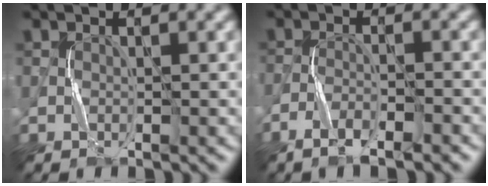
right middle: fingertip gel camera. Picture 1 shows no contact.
{"total": 3.8, "force": [-3.1, 0.6, 2.0], "torque": [-0.043, -0.002, -0.053]}